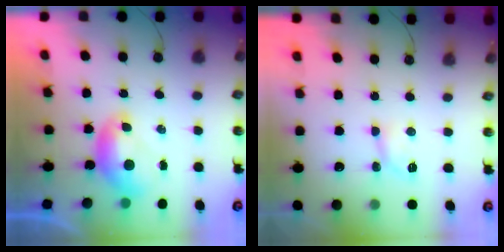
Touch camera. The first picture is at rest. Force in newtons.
{"total": 2.9, "press": 2.9, "slide": 0.5}